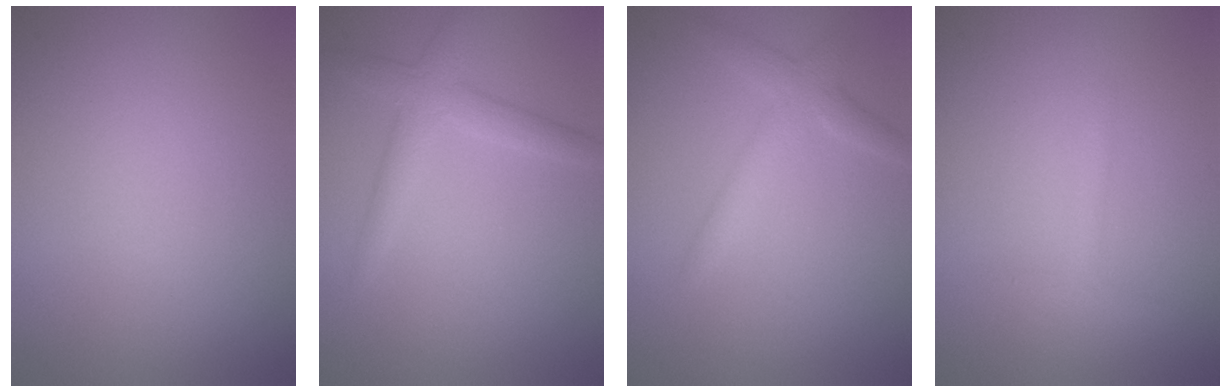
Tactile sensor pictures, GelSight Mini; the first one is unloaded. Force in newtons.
{"total": 2.6, "press": 2.6, "slide": 0.1}
{"total": 2.6, "press": 2.6, "slide": 0.1}
{"total": 1.1, "press": 1.1, "slide": 0.0}